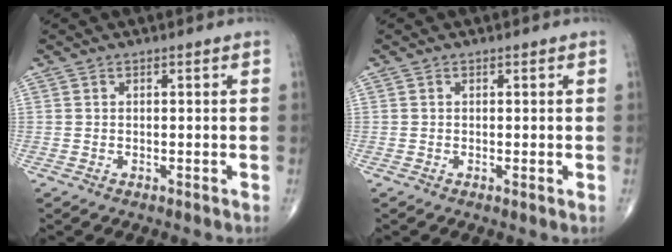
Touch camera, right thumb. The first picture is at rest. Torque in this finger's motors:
{"motor_torque": [-0.18, 0.16, -0.21, -0.10, -0.02]}